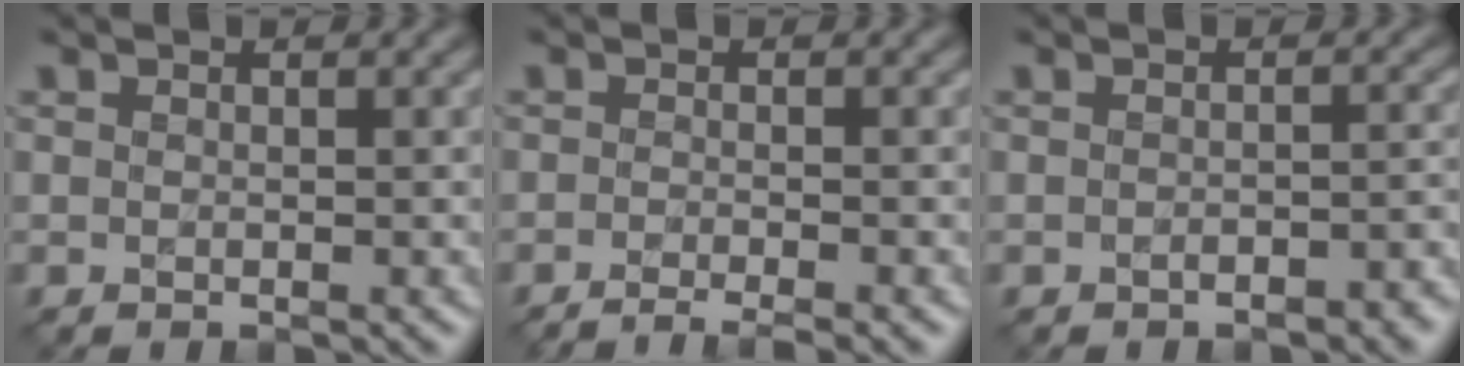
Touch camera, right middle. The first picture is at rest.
{"total": 2.8, "force": [-1.9, 0.5, 2.0], "torque": [-0.018, -0.004, -0.041]}
{"total": 2.4, "force": [-1.4, 0.9, 1.7], "torque": [-0.027, 0.003, -0.017]}